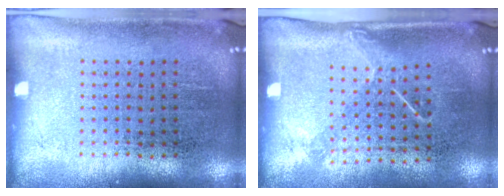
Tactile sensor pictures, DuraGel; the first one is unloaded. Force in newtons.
{"total": 1.3, "press": 1.0, "slide": 0.9}